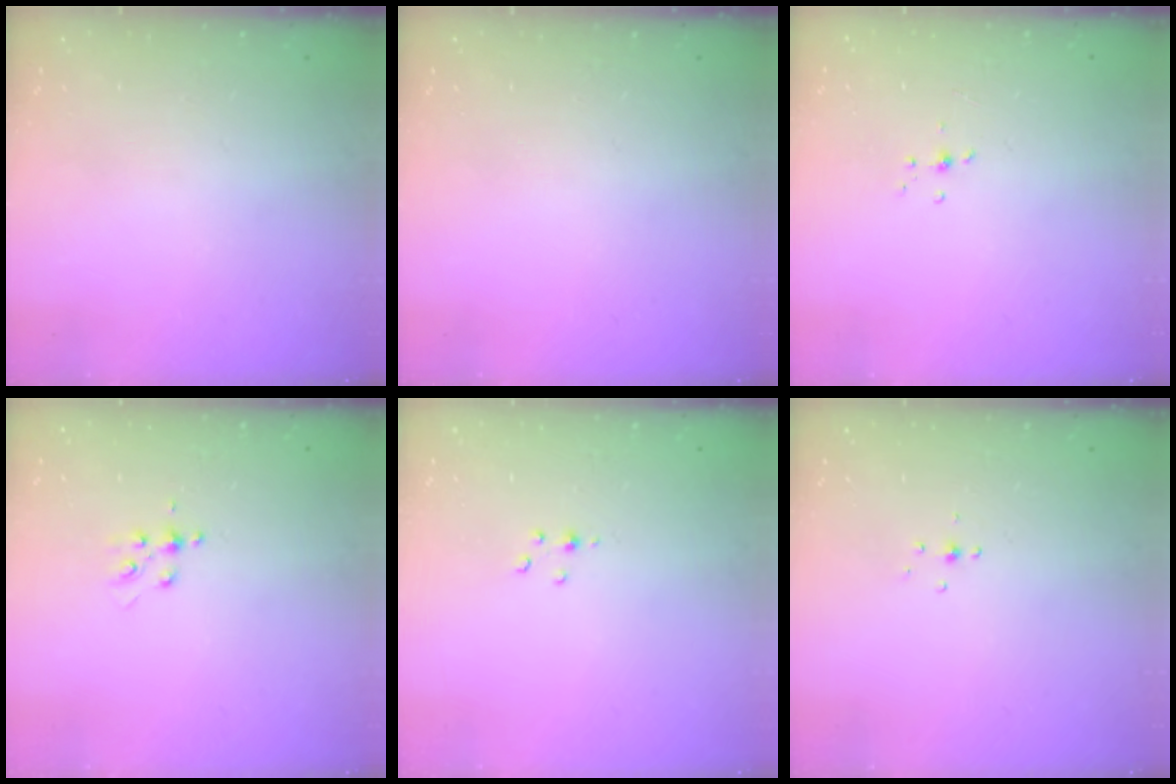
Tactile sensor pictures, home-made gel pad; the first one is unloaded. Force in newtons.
{"total": 0.0}
{"total": 4.6, "press": 4.5, "slide": 0.8}
{"total": 5.2, "press": 5.1, "slide": 0.8}
{"total": 2.0, "press": 2.0, "slide": 0.3}
{"total": 3.1, "press": 3.0, "slide": 0.7}